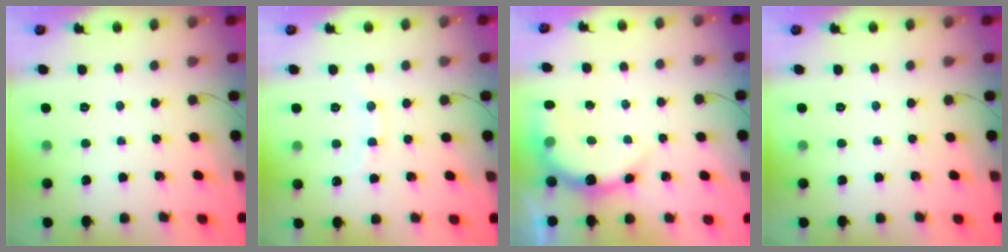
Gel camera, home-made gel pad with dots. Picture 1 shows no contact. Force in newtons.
{"total": 5.1, "press": 4.9, "slide": 1.3}
{"total": 8.2, "press": 8.1, "slide": 1.2}
{"total": 0.0}